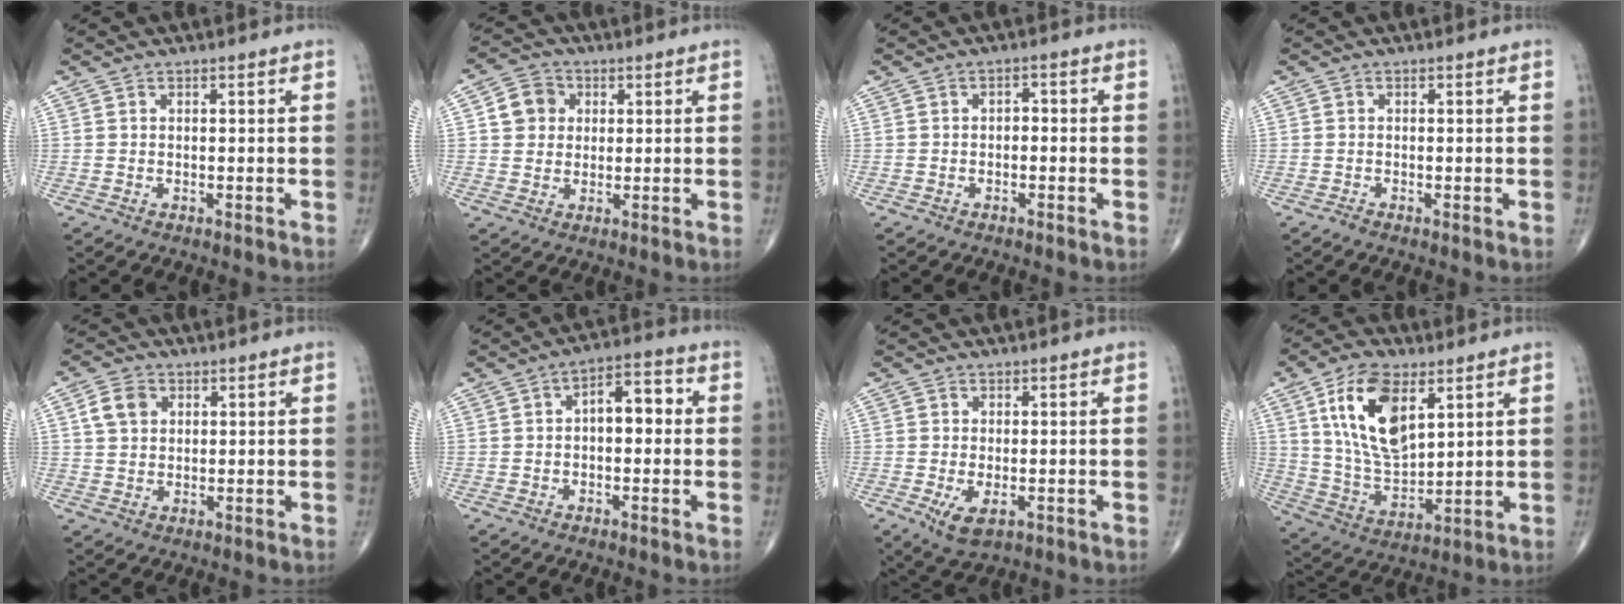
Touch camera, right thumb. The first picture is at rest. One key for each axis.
{"total": 6.0, "fx": 1.2, "fy": 5.3, "fz": 2.4, "tx": -0.020, "ty": 0.005, "tz": 0.013}
{"total": 1.5, "fx": -0.5, "fy": 1.1, "fz": 1.0, "tx": -0.005, "ty": 0.009, "tz": -0.014}
{"total": 0.9, "fx": -0.6, "fy": 0.1, "fz": 0.6, "tx": -0.015, "ty": -0.003, "tz": -0.018}
{"total": 4.8, "fx": 1.5, "fy": 3.7, "fz": 2.7, "tx": -0.042, "ty": 0.002, "tz": 0.027}
{"total": 7.1, "fx": 0.3, "fy": 3.9, "fz": 5.9, "tx": -0.064, "ty": 0.027, "tz": -0.006}
{"total": 4.2, "fx": -1.4, "fy": 2.0, "fz": 3.5, "tx": -0.067, "ty": -0.009, "tz": -0.020}
{"total": 15.5, "fx": 6.1, "fy": 7.8, "fz": 11.8, "tx": -0.206, "ty": -0.024, "tz": 0.122}